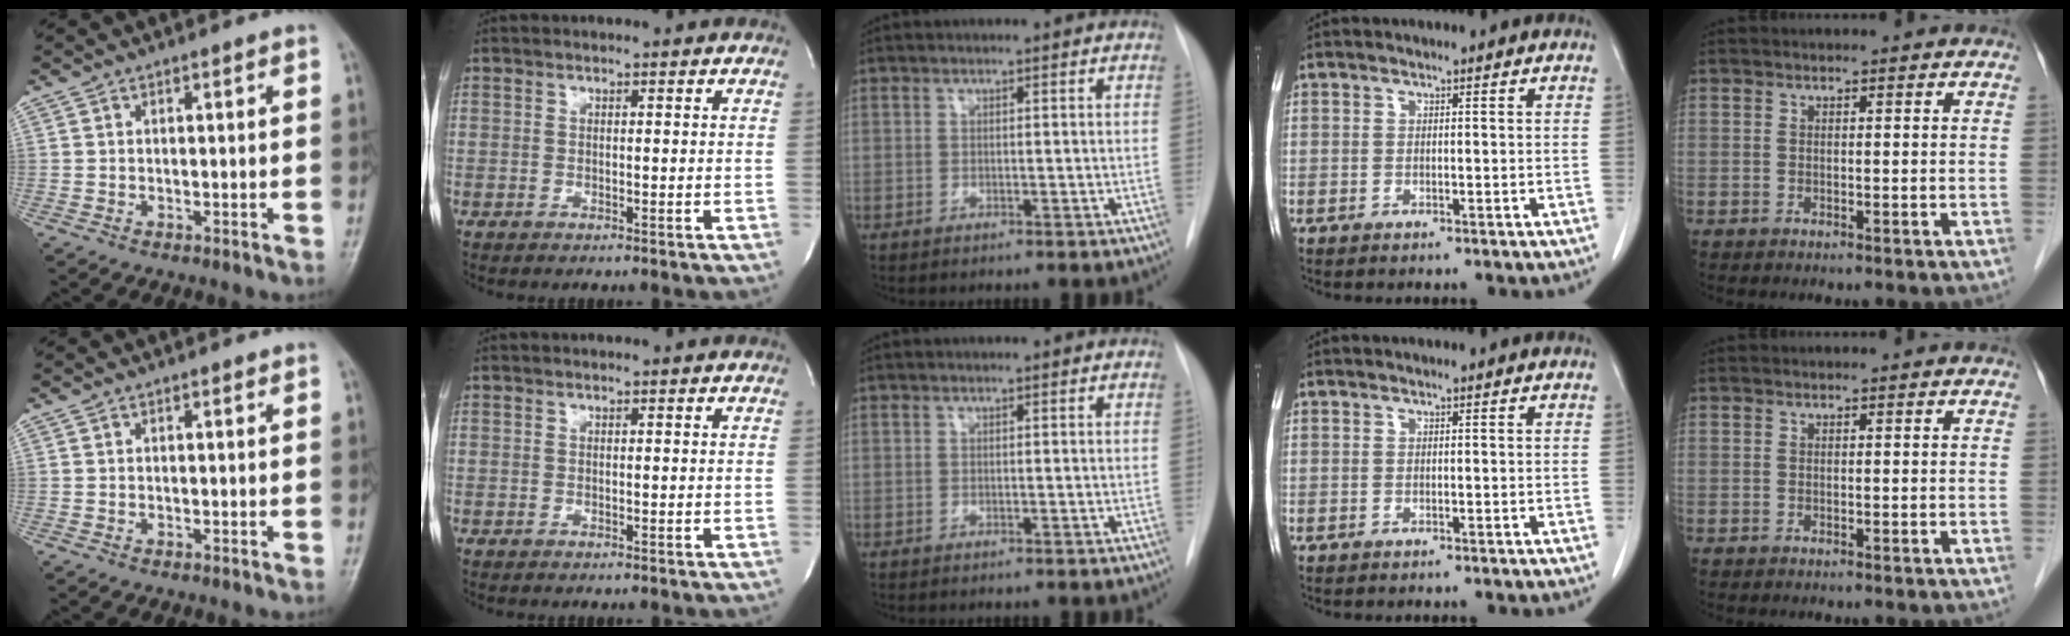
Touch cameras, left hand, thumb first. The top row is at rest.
{}